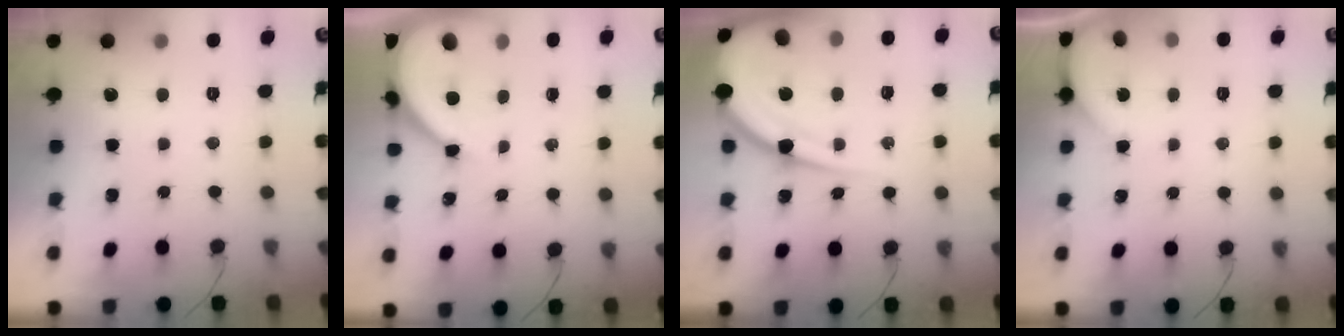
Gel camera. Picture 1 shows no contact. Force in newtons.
{"total": 9.3, "press": 9.2, "slide": 1.2}
{"total": 17.5, "press": 17.4, "slide": 1.8}
{"total": 1.6, "press": 1.6, "slide": 0.1}